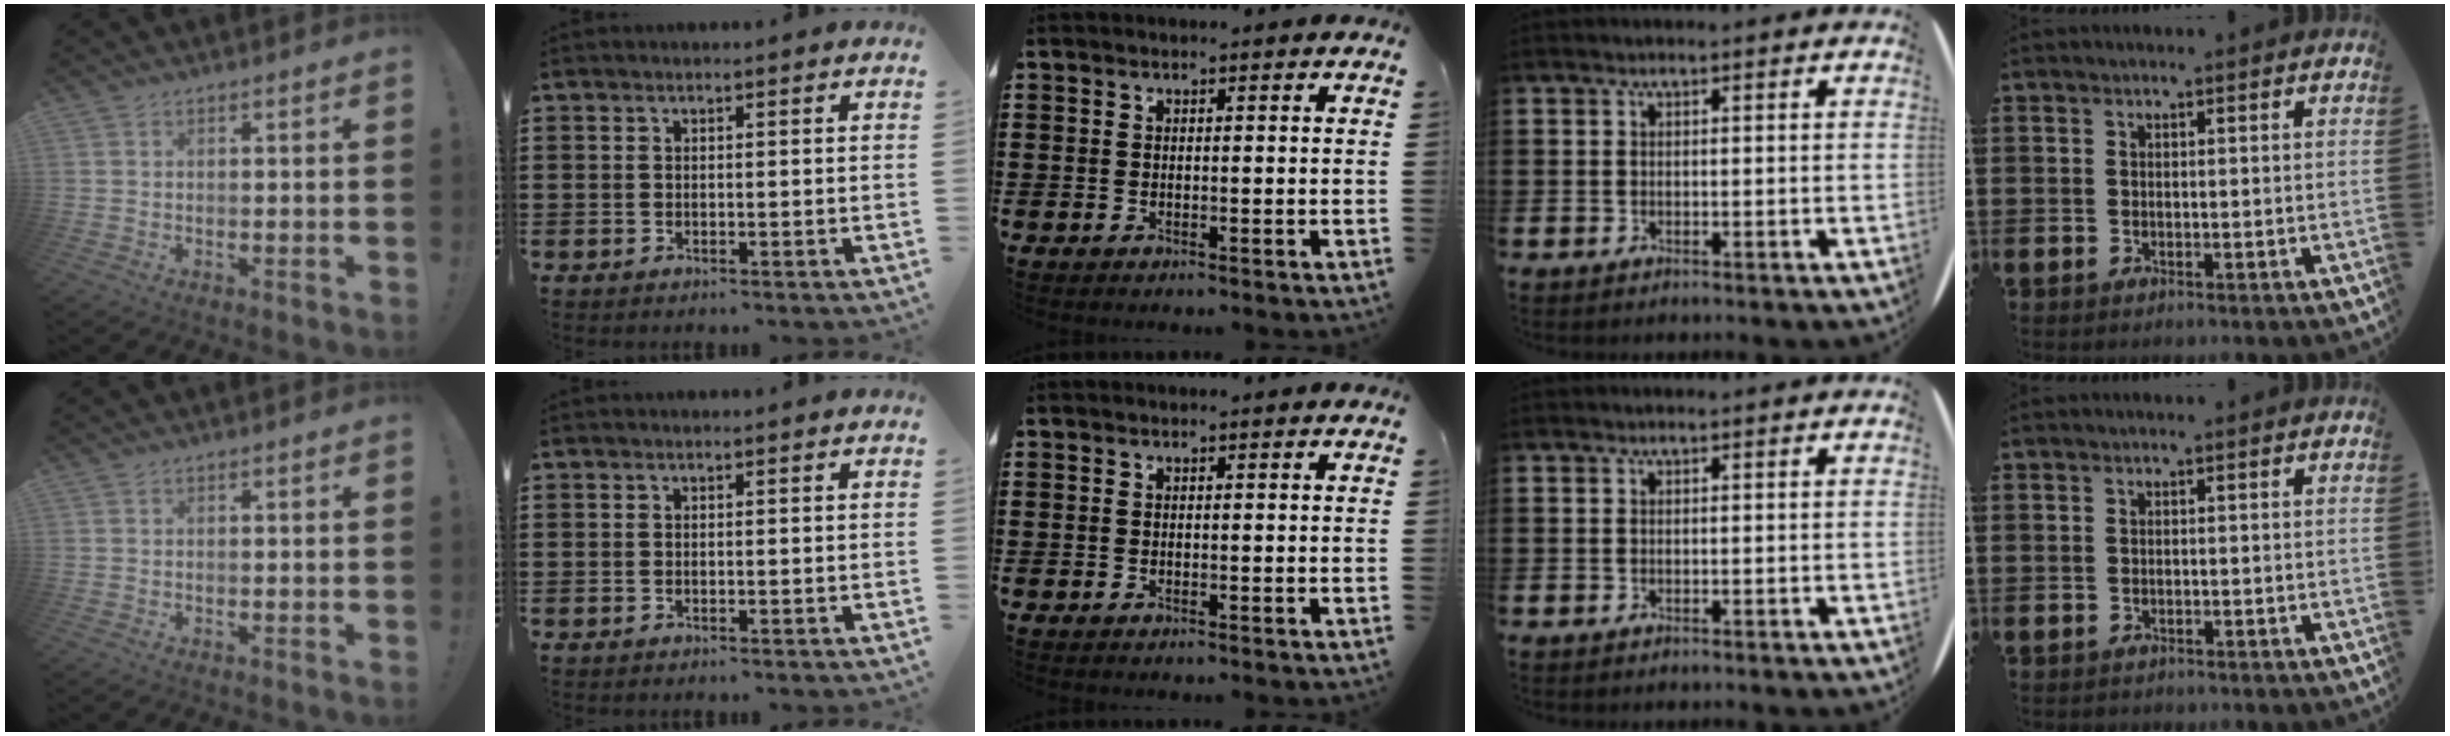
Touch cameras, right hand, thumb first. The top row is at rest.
{}